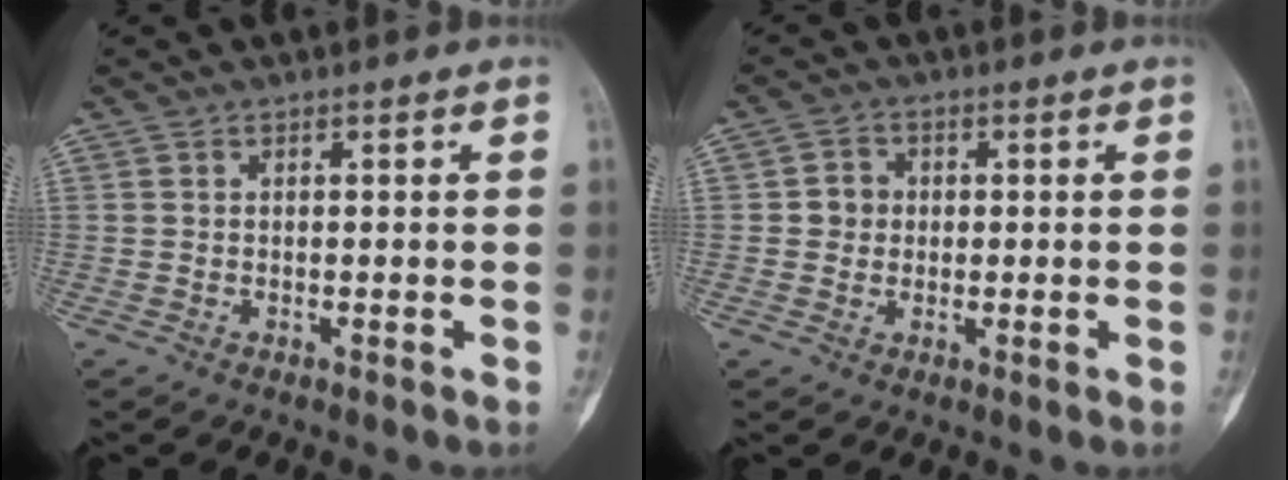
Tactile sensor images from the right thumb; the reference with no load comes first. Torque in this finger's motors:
{"motor_torque": [-0.03, -0.01, 0.04, -0.03, -0.01]}